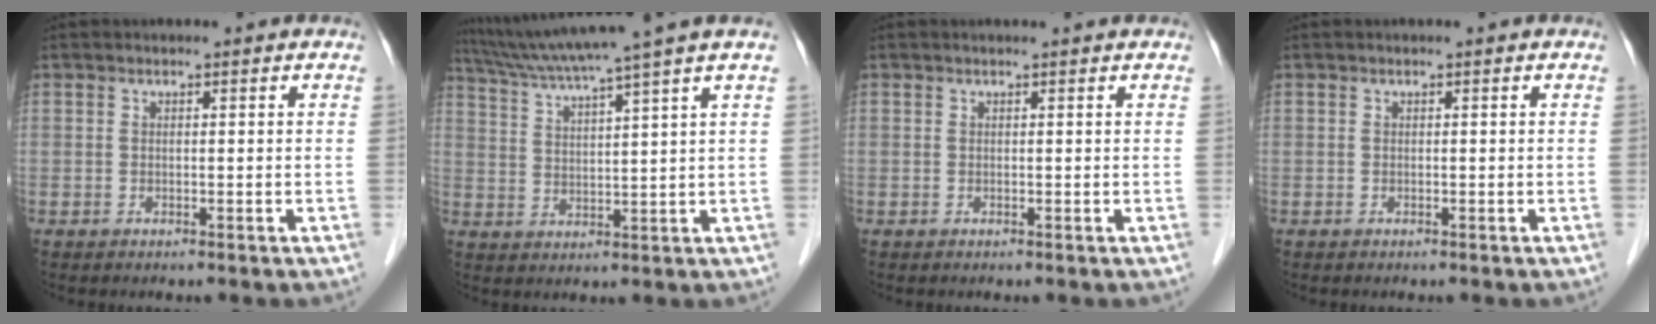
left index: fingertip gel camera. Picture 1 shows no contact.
{"total": 11.8, "force": [9.6, -2.6, 6.2], "torque": [-0.111, 0.003, 0.155]}
{"total": 1.2, "force": [1.1, 0.0, 0.2], "torque": [-0.007, 0.007, 0.015]}
{"total": 0.0}